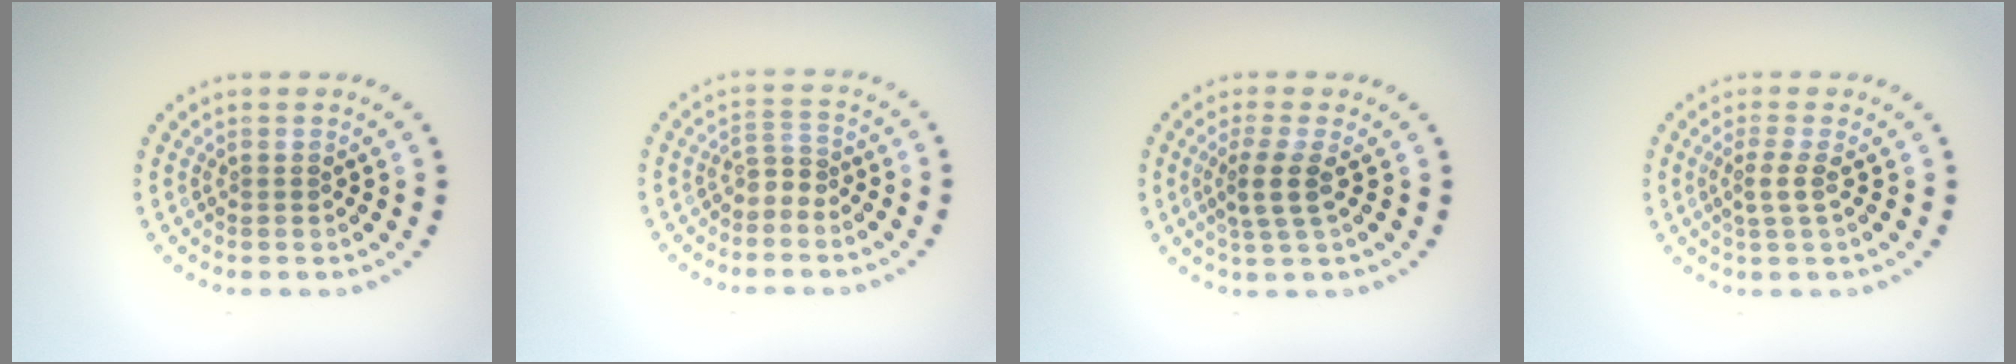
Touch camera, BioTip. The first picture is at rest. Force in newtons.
{"total": 1.6, "press": 1.1, "slide": 1.1}
{"total": 2.7, "press": 2.2, "slide": 1.6}
{"total": 1.8, "press": 1.4, "slide": 1.1}